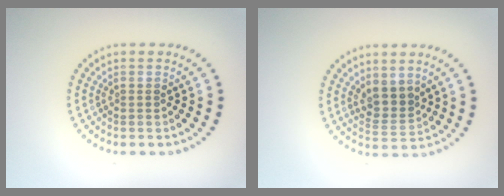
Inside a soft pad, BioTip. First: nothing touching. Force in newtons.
{"total": 2.6, "press": 2.1, "slide": 1.5}